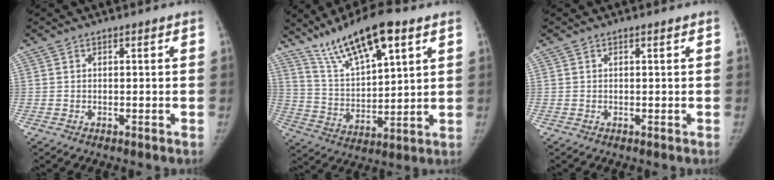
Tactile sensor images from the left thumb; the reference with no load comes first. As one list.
[{"total": 15.7, "force": [10.0, 4.6, 11.1], "torque": [-0.178, -0.035, 0.190]}, {"total": 0.0}]